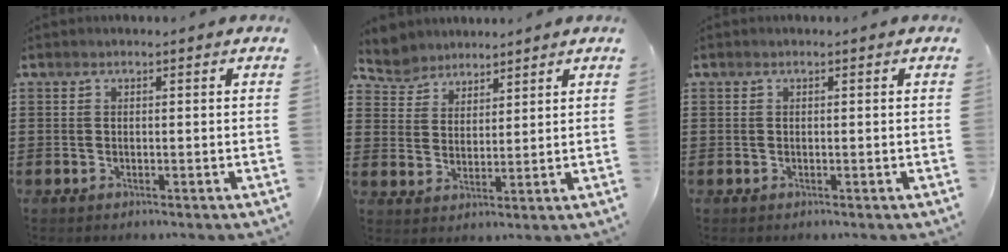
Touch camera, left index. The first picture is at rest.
{"total": 4.4, "force": [4.0, 1.7, -0.5], "torque": [-0.013, -0.011, 0.075]}
{"total": 0.0}